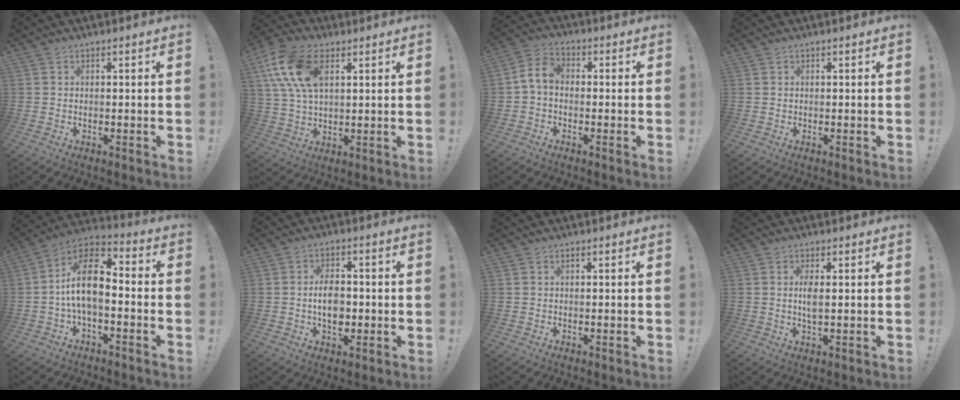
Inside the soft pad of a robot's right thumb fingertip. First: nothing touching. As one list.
[{"total": 15.8, "force": [5.8, 9.2, 11.4], "torque": [-0.230, -0.007, 0.107]}, {"total": 6.6, "force": [-0.7, 4.0, 5.2], "torque": [-0.103, 0.014, -0.010]}, {"total": 0.0}, {"total": 13.7, "force": [-0.9, 7.1, 11.7], "torque": [-0.215, 0.017, -0.014]}, {"total": 8.1, "force": [-1.0, 5.5, 6.0], "torque": [-0.084, 0.001, -0.020]}, {"total": 0.0}, {"total": 4.1, "force": [0.5, 0.9, 3.9], "torque": [-0.076, -0.004, 0.002]}]